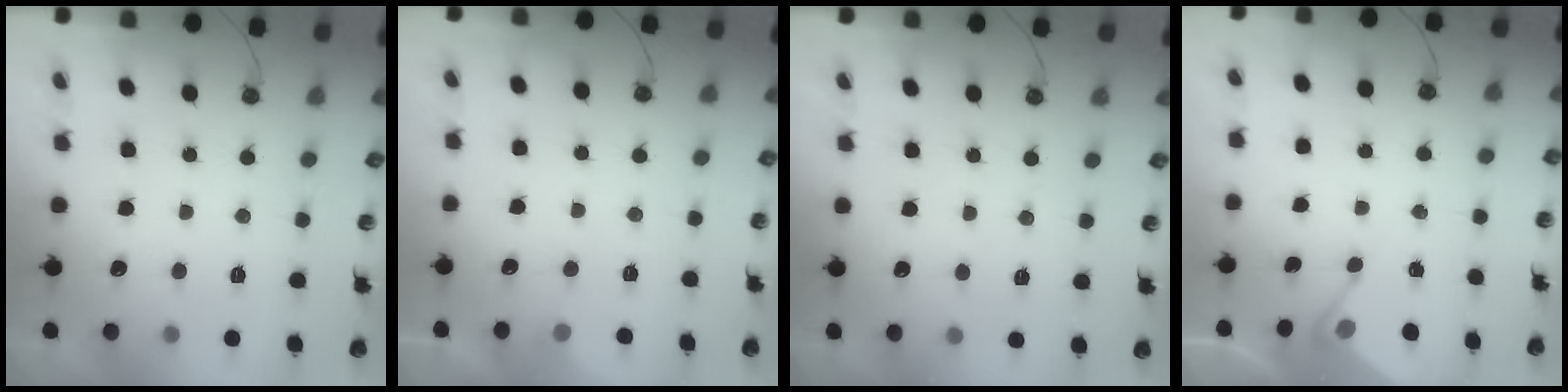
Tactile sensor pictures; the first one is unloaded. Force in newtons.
{"total": 2.6, "press": 2.5, "slide": 0.5}
{"total": 2.2, "press": 2.2, "slide": 0.4}
{"total": 4.1, "press": 4.1, "slide": 0.5}